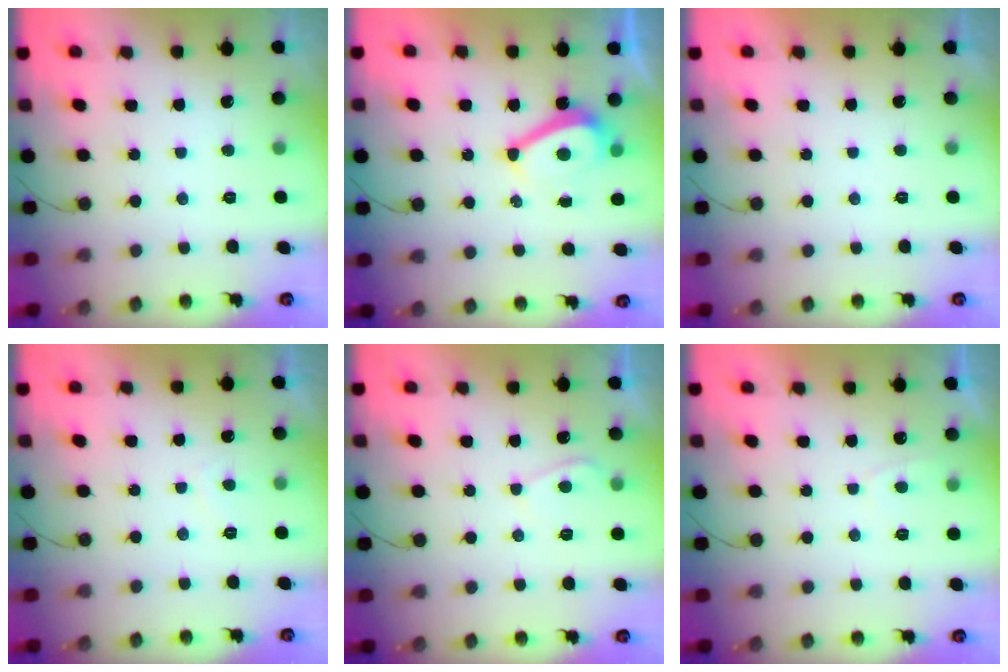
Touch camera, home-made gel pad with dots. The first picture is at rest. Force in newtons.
{"total": 8.2, "press": 7.6, "slide": 3.2}
{"total": 2.1, "press": 2.1, "slide": 0.4}
{"total": 1.1, "press": 0.8, "slide": 0.7}
{"total": 3.3, "press": 3.2, "slide": 0.4}
{"total": 1.1, "press": 0.9, "slide": 0.5}